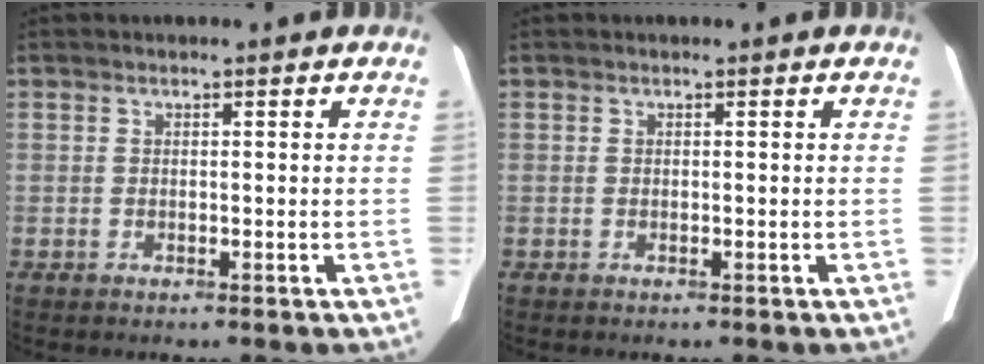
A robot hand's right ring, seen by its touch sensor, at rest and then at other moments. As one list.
[{"total": 0.0}]